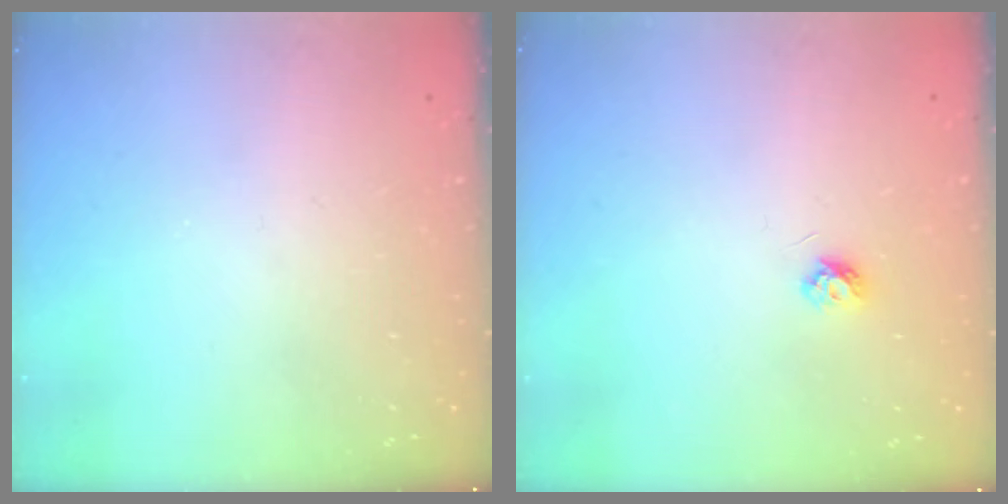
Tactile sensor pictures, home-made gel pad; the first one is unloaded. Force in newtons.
{"total": 3.9, "press": 3.9, "slide": 0.6}